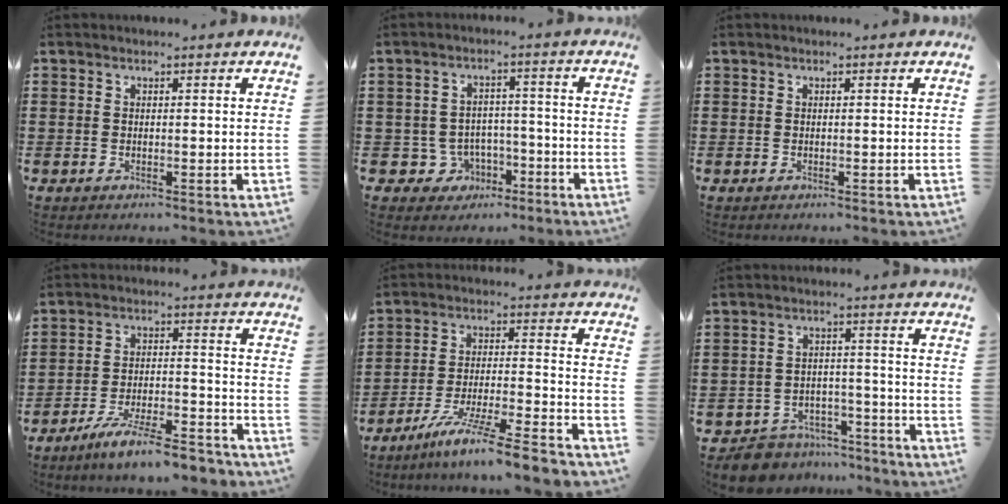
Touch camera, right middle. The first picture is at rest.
{"total": 4.6, "force": [-2.5, 3.7, 1.2], "torque": [-0.034, 0.010, -0.048]}
{"total": 0.0}
{"total": 8.1, "force": [-7.1, 0.3, 3.9], "torque": [-0.076, -0.001, -0.134]}
{"total": 9.4, "force": [-8.1, -0.5, 4.8], "torque": [-0.087, -0.001, -0.155]}
{"total": 5.8, "force": [-5.6, 1.3, 0.4], "torque": [-0.018, 0.011, -0.115]}